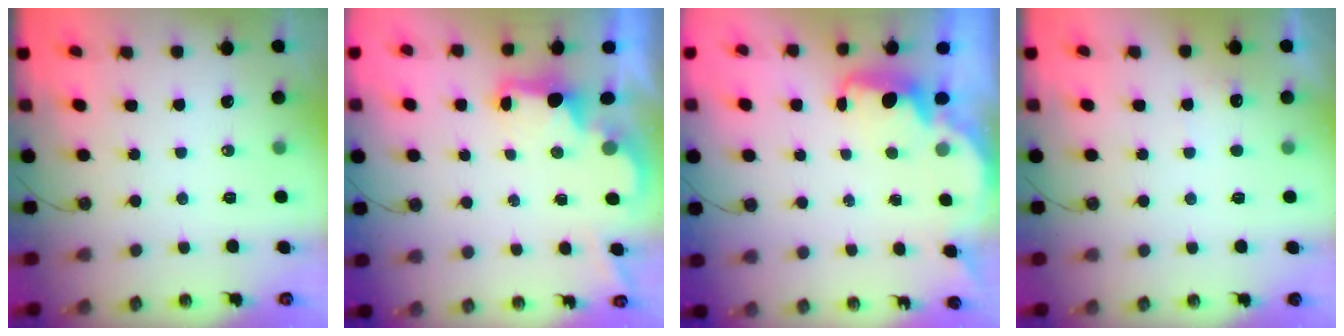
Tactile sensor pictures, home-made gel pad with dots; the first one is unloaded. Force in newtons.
{"total": 2.1, "press": 1.9, "slide": 0.8}
{"total": 2.2, "press": 2.1, "slide": 0.6}
{"total": 4.0, "press": 3.8, "slide": 1.1}